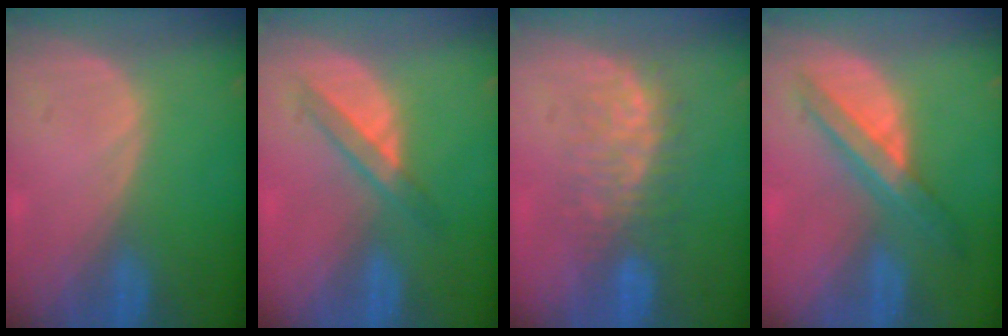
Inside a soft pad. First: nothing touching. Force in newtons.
{"total": 3.9, "press": 3.7, "slide": 1.1}
{"total": 6.7, "press": 6.6, "slide": 1.2}
{"total": 7.2, "press": 6.1, "slide": 3.8}